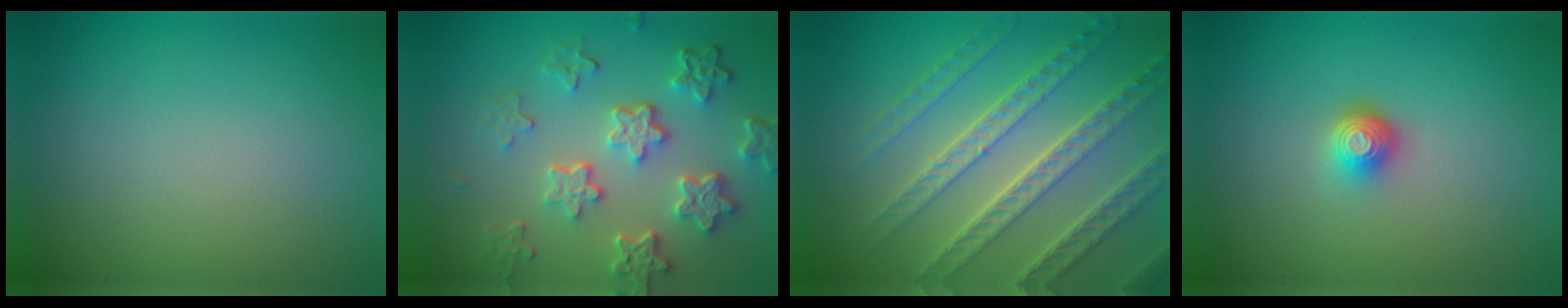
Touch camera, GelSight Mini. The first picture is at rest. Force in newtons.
{"total": 5.8, "press": 4.4, "slide": 3.8}
{"total": 7.5, "press": 5.5, "slide": 5.2}
{"total": 2.2, "press": 1.4, "slide": 1.6}